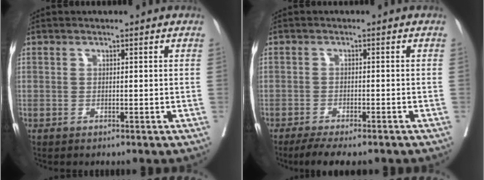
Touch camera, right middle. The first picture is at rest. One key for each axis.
{"total": 7.4, "fx": -6.0, "fy": 1.7, "fz": 3.9, "tx": -0.055, "ty": -0.011, "tz": -0.093}